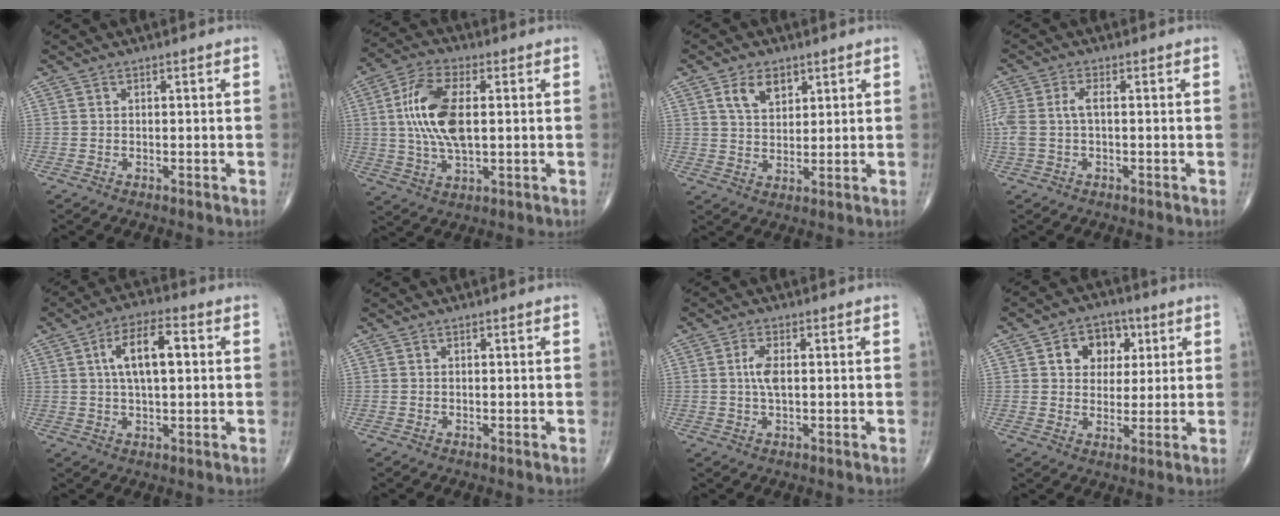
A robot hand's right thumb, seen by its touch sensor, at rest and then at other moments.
{"total": 13.1, "force": [1.5, 6.1, 11.5], "torque": [-0.234, 0.005, 0.028]}
{"total": 6.1, "force": [3.1, 3.7, 3.7], "torque": [-0.047, -0.016, 0.057]}
{"total": 4.5, "force": [0.1, 1.9, 4.1], "torque": [-0.118, 0.015, 0.002]}
{"total": 9.9, "force": [1.9, 4.2, 8.7], "torque": [-0.144, 0.014, 0.028]}
{"total": 0.0}
{"total": 3.6, "force": [0.4, 1.4, 3.3], "torque": [-0.074, 0.003, 0.006]}
{"total": 8.7, "force": [2.9, 6.7, 4.8], "torque": [-0.026, -0.003, 0.040]}